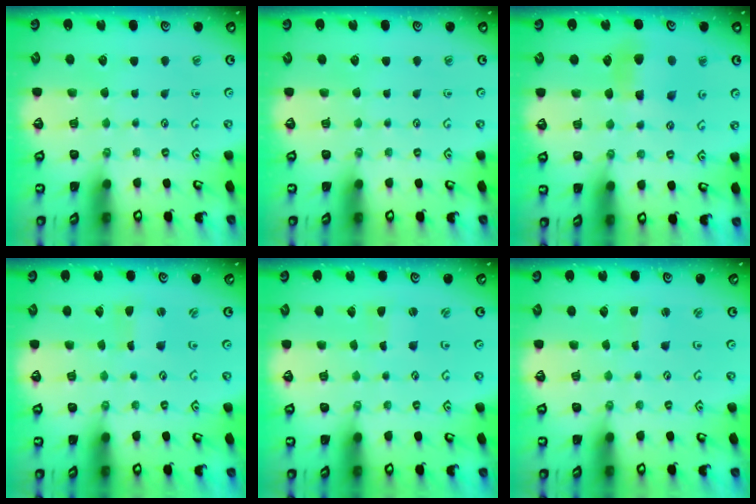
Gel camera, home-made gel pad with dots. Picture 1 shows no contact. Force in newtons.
{"total": 0.0}
{"total": 6.2, "press": 6.2, "slide": 0.6}
{"total": 0.6, "press": 0.6, "slide": 0.0}
{"total": 1.4, "press": 1.4, "slide": 0.4}
{"total": 0.9, "press": 0.9, "slide": 0.0}